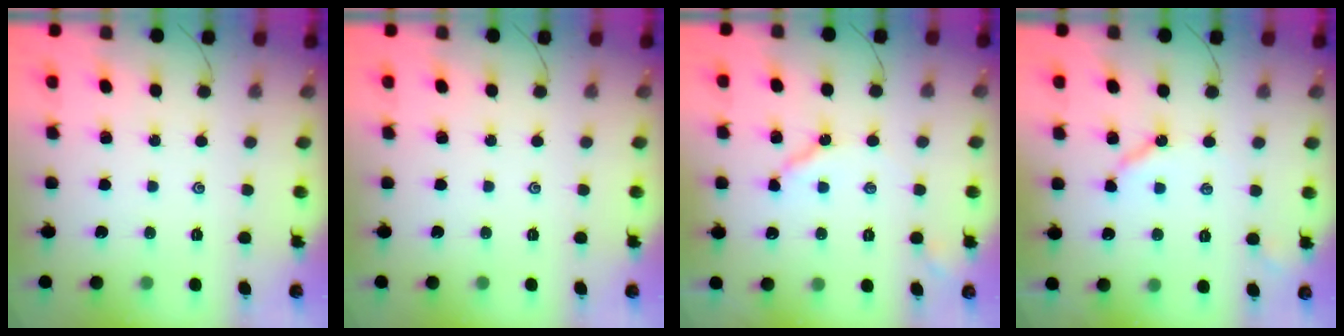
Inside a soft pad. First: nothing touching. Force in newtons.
{"total": 0.0}
{"total": 5.4, "press": 5.4, "slide": 0.6}
{"total": 4.8, "press": 4.8, "slide": 0.7}